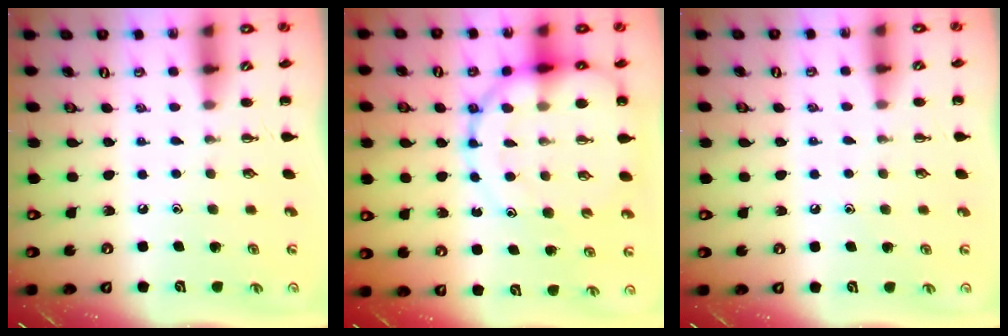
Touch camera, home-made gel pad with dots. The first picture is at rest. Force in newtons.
{"total": 17.2, "press": 17.0, "slide": 3.1}
{"total": 4.7, "press": 4.5, "slide": 1.6}